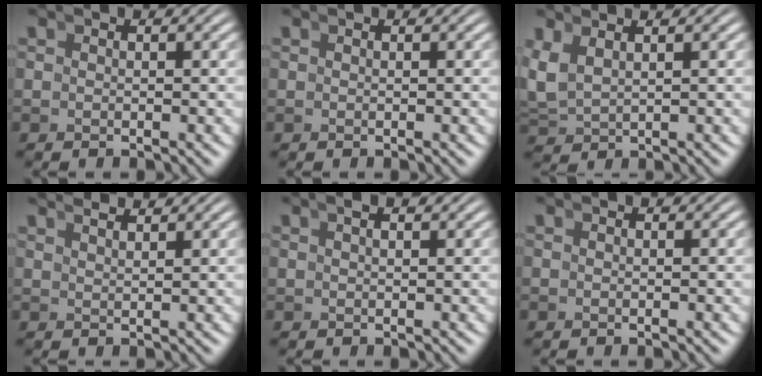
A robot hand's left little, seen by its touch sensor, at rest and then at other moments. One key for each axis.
{"total": 0.0}
{"total": 3.3, "fx": 0.9, "fy": 2.6, "fz": 1.8, "tx": -0.062, "ty": -0.008, "tz": 0.029}
{"total": 2.4, "fx": 2.2, "fy": -0.9, "fz": 0.3, "tx": 0.007, "ty": 0.004, "tz": 0.043}
{"total": 1.6, "fx": 1.3, "fy": -0.1, "fz": 0.9, "tx": 0.005, "ty": 0.014, "tz": 0.020}
{"total": 0.0}